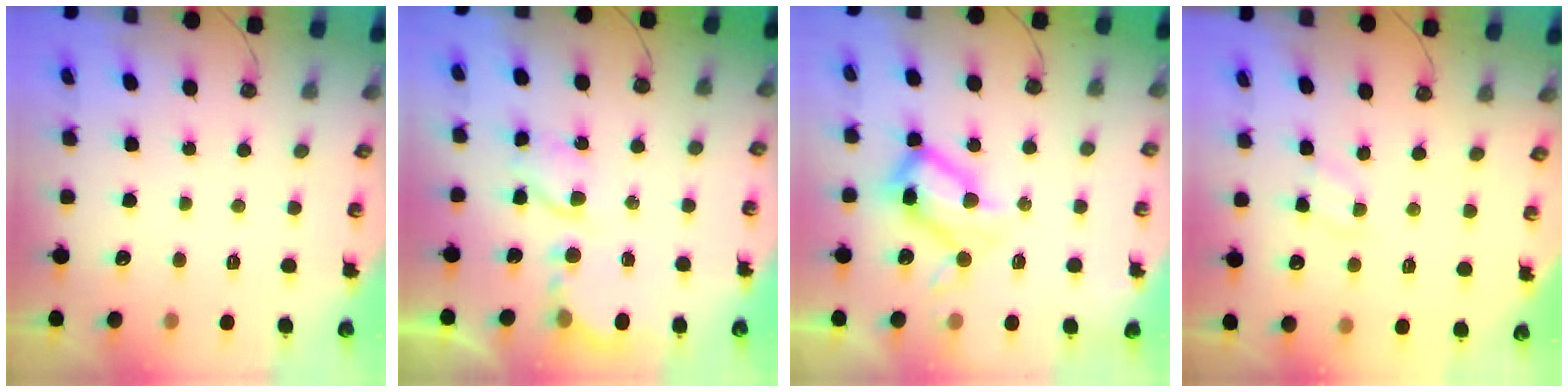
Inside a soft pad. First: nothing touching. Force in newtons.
{"total": 6.3, "press": 6.3, "slide": 0.4}
{"total": 16.3, "press": 16.2, "slide": 1.3}
{"total": 5.2, "press": 5.1, "slide": 0.6}